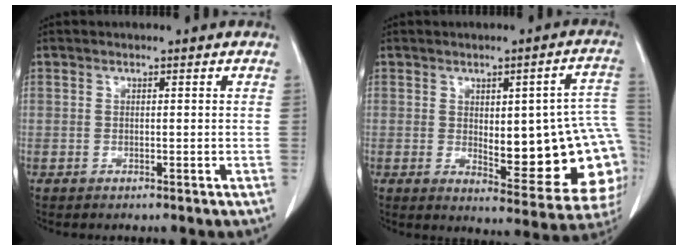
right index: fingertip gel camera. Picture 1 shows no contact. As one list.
[{"total": 19.1, "force": [-1.0, 5.5, 18.3], "torque": [-0.160, 0.019, 0.009]}]